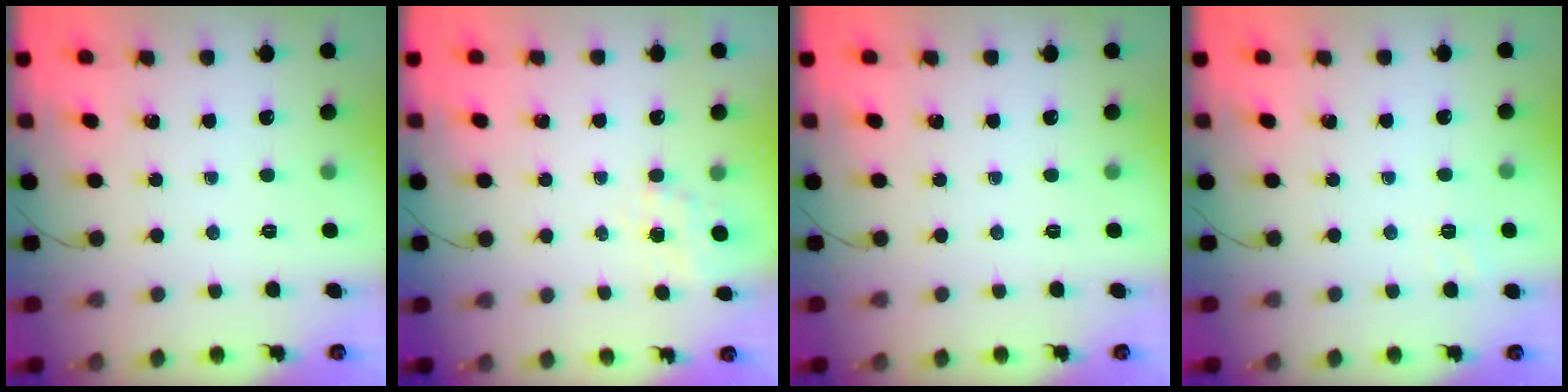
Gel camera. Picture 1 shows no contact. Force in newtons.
{"total": 4.7, "press": 4.5, "slide": 1.4}
{"total": 0.0}
{"total": 2.9, "press": 2.6, "slide": 1.4}